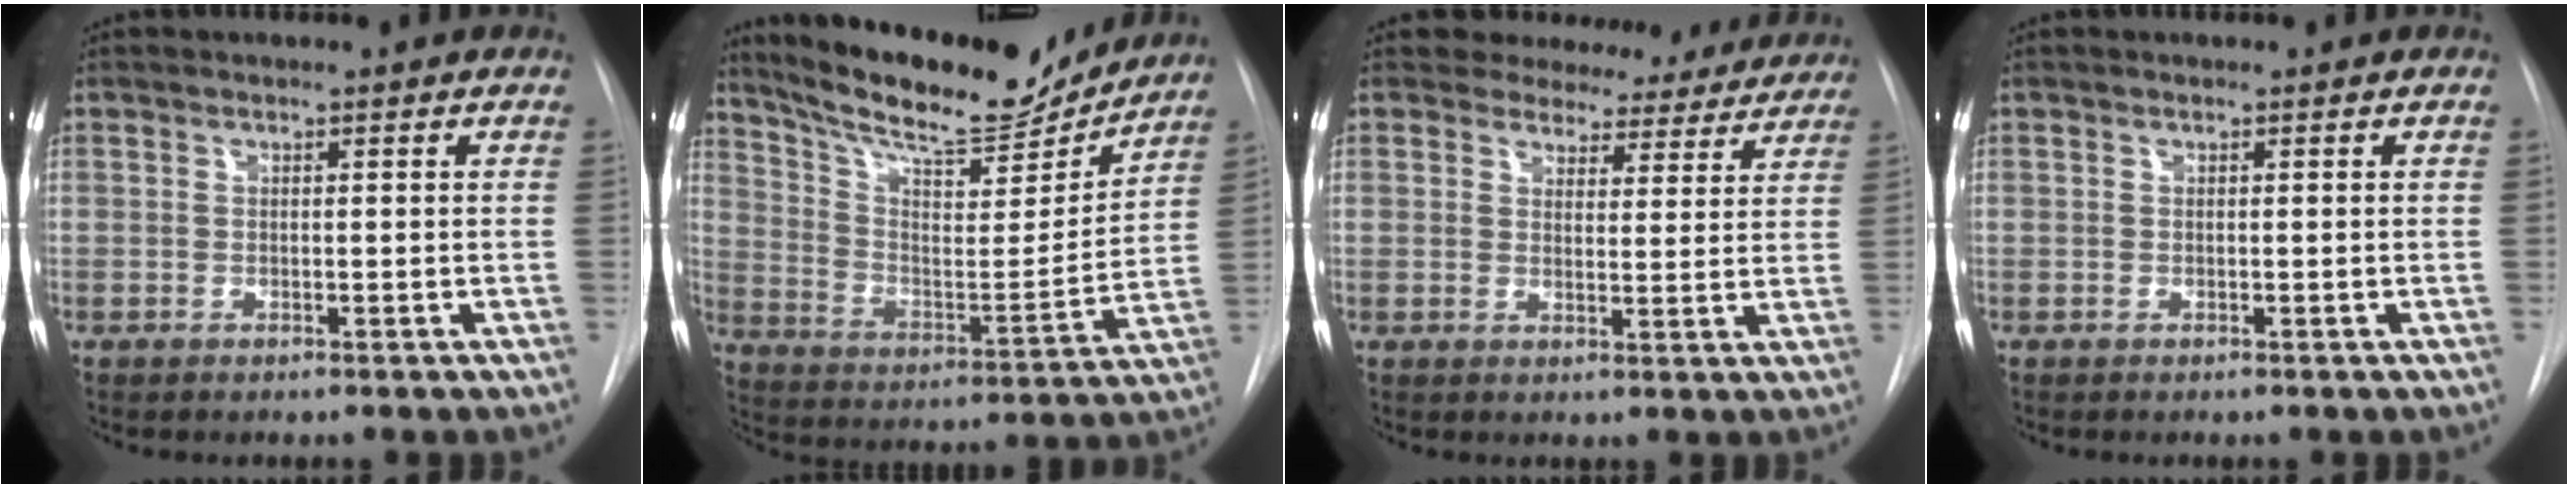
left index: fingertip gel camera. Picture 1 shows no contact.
{"total": 18.3, "force": [16.3, 3.5, 7.4], "torque": [-0.131, -0.019, 0.260]}
{"total": 11.4, "force": [10.3, 4.6, 1.3], "torque": [0.012, -0.020, 0.105]}
{"total": 0.0}